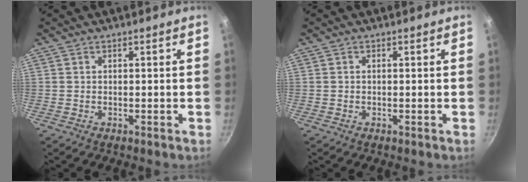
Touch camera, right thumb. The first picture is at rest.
{"total": 0.0}